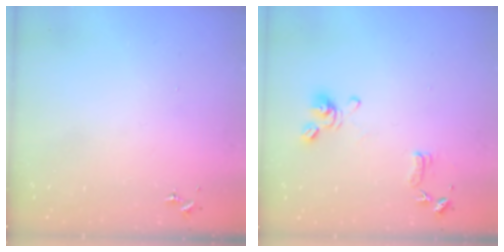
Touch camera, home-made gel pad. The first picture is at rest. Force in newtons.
{"total": 9.8, "press": 9.7, "slide": 1.7}